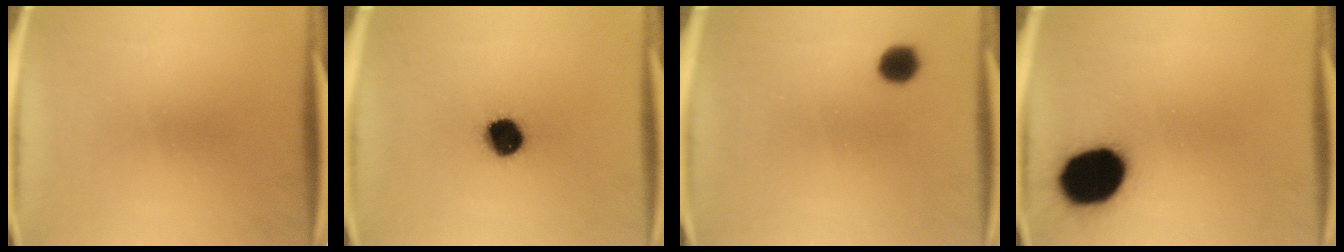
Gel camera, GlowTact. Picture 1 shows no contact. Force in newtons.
{"total": 9.5}
{"total": 4.0}
{"total": 17.8}